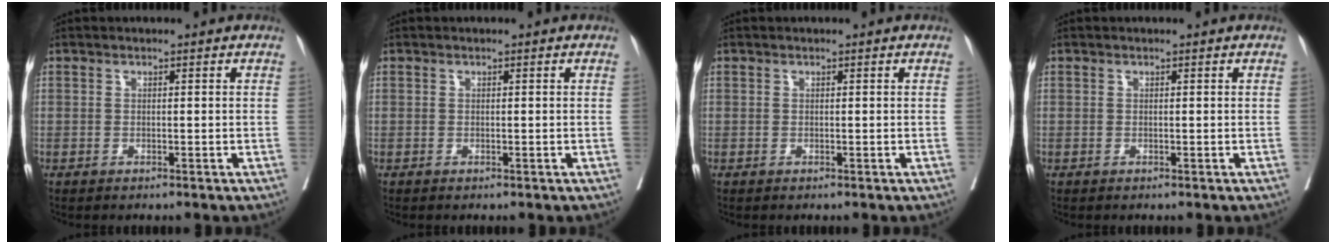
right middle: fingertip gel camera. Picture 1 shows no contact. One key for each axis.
{"total": 0.0}
{"total": 0.0}
{"total": 0.0}